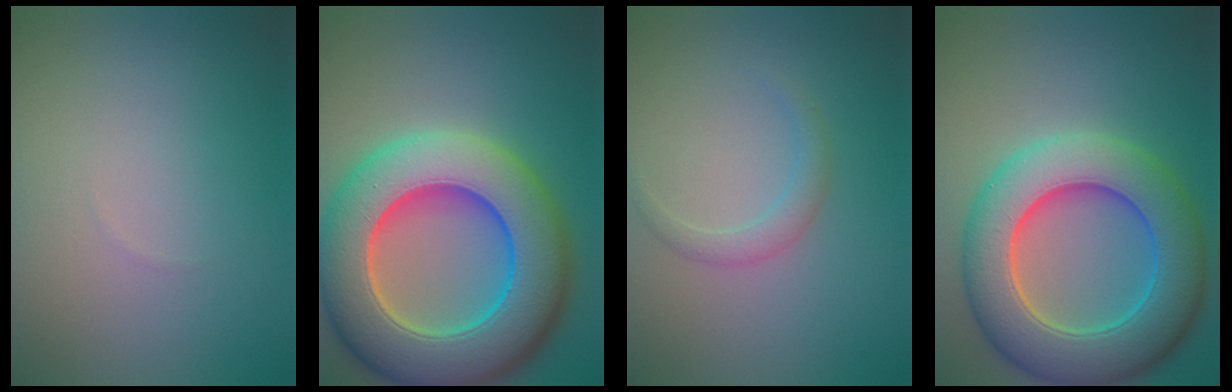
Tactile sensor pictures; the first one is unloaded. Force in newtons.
{"total": 13.9, "press": 13.8, "slide": 0.8}
{"total": 1.4, "press": 1.4, "slide": 0.0}
{"total": 10.3, "press": 10.3, "slide": 0.6}